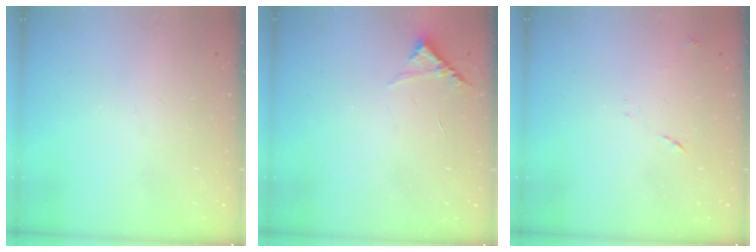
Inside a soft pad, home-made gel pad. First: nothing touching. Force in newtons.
{"total": 5.0, "press": 5.0, "slide": 0.4}
{"total": 8.5, "press": 8.5, "slide": 0.7}